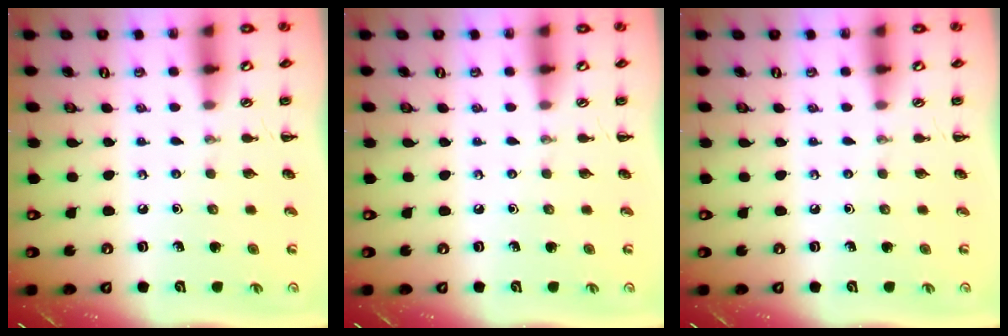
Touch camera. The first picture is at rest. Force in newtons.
{"total": 0.0}
{"total": 0.0}